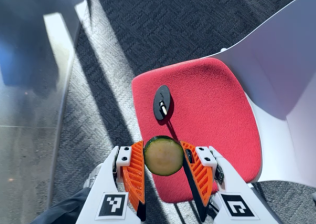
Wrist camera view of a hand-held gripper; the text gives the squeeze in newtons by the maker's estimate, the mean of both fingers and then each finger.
{"total": 7.3, "left": 7.3, "right": 7.2}